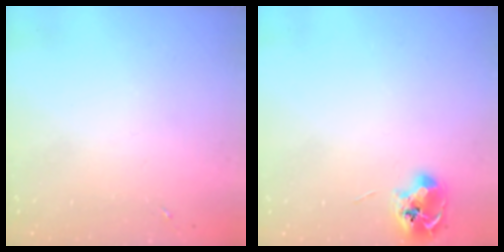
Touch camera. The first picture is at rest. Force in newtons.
{"total": 9.0, "press": 8.9, "slide": 0.8}